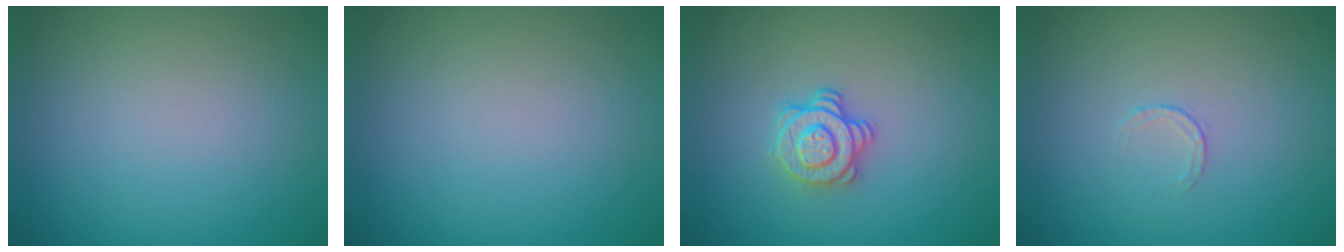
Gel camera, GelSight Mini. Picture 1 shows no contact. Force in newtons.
{"total": 0.0}
{"total": 2.9, "press": 2.5, "slide": 1.4}
{"total": 0.6, "press": 0.4, "slide": 0.4}